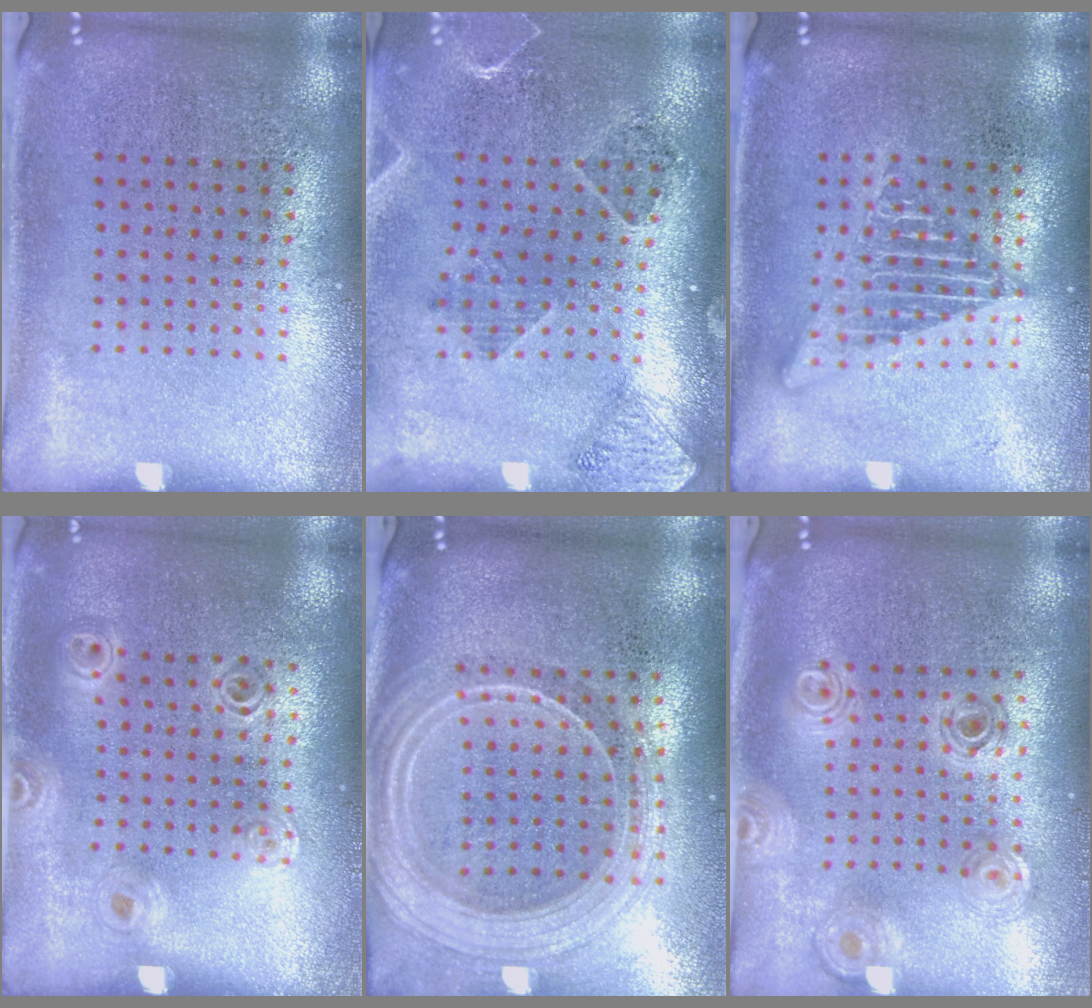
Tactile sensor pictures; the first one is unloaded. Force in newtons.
{"total": 1.5, "press": 1.5, "slide": 0.3}
{"total": 2.0, "press": 2.0, "slide": 0.2}
{"total": 1.1, "press": 1.1, "slide": 0.2}
{"total": 2.4, "press": 2.1, "slide": 1.2}
{"total": 0.9, "press": 0.9, "slide": 0.2}